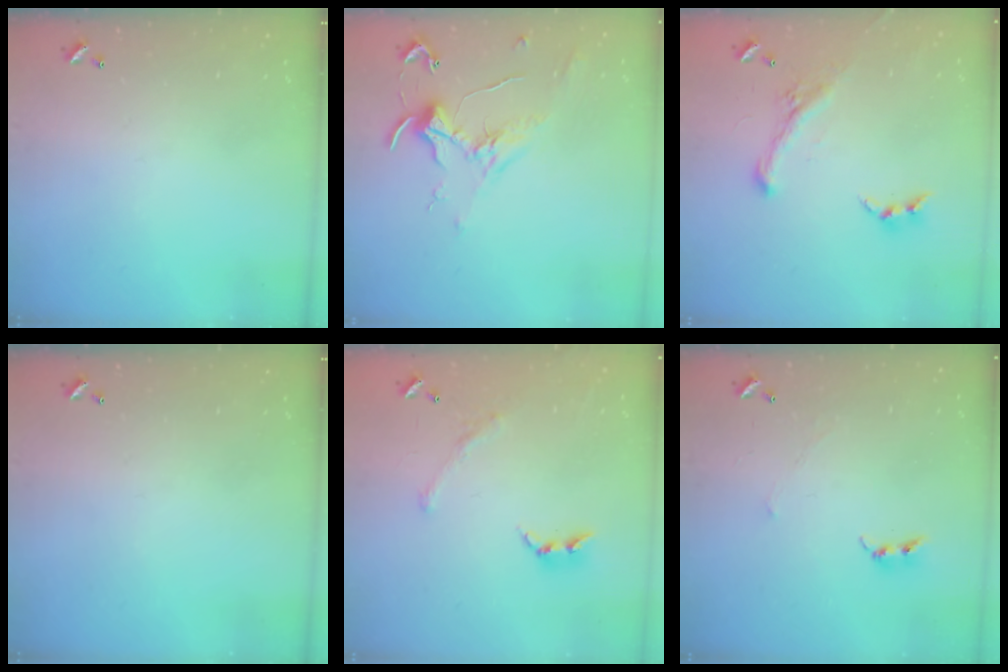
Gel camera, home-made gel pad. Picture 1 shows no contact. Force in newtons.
{"total": 0.7, "press": 0.3, "slide": 0.7}
{"total": 1.9, "press": 1.3, "slide": 1.4}
{"total": 0.0}
{"total": 1.6, "press": 1.1, "slide": 1.1}
{"total": 2.4, "press": 2.3, "slide": 0.4}